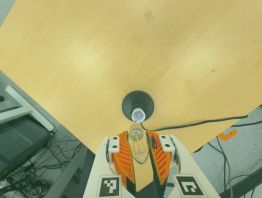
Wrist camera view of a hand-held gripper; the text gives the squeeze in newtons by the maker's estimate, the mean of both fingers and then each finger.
{"total": 22.2, "left": 25.5, "right": 18.9}